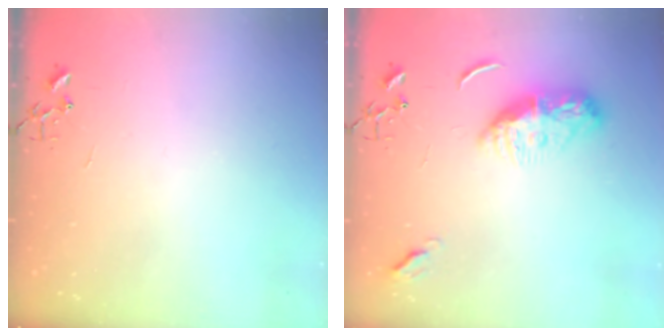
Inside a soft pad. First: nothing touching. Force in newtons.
{"total": 10.4, "press": 10.3, "slide": 0.7}